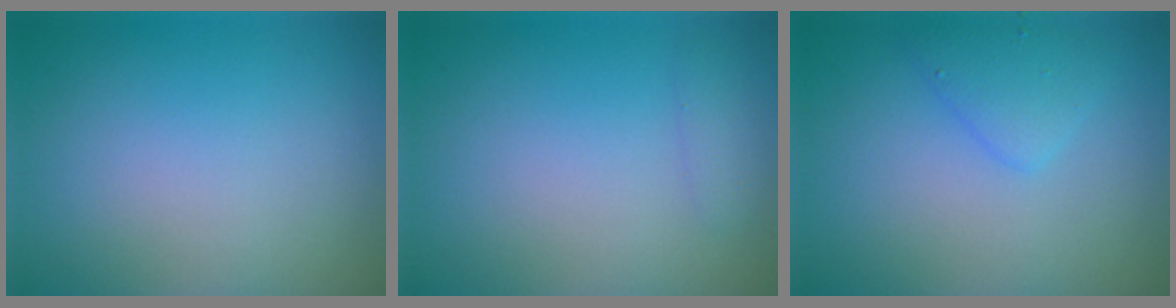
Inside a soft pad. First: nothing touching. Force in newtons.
{"total": 0.8, "press": 0.8, "slide": 0.0}
{"total": 2.0, "press": 2.0, "slide": 0.1}